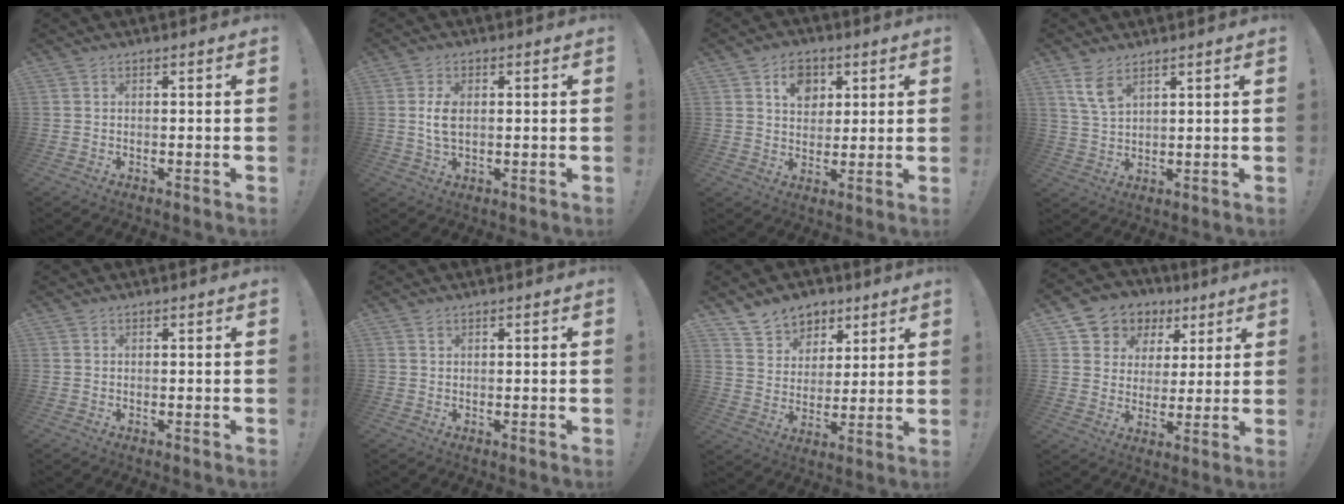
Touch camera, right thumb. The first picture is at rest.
{"total": 5.1, "force": [0.4, 2.9, 4.1], "torque": [-0.082, -0.001, 0.003]}
{"total": 8.5, "force": [3.5, 7.0, 3.4], "torque": [-0.049, -0.011, 0.067]}
{"total": 6.6, "force": [4.2, 3.3, 3.9], "torque": [-0.060, -0.021, 0.078]}
{"total": 0.0}
{"total": 0.9, "force": [0.5, 0.6, 0.3], "torque": [0.001, -0.002, 0.008]}
{"total": 10.1, "force": [7.1, 7.0, 1.5], "torque": [-0.026, -0.053, 0.142]}
{"total": 8.0, "force": [3.5, 7.1, 1.5], "torque": [-0.021, -0.029, 0.072]}